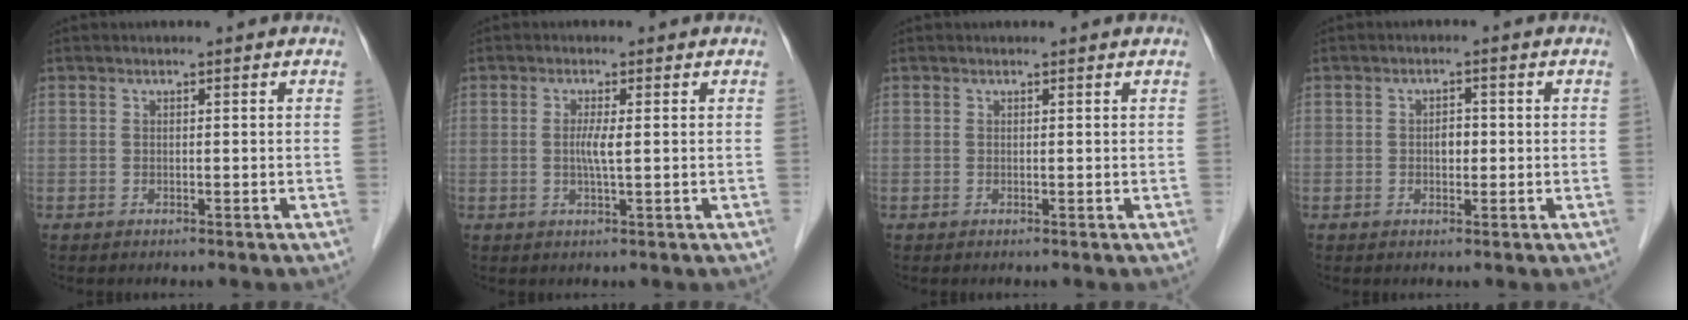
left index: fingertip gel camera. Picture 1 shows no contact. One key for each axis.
{"total": 2.5, "fx": 0.1, "fy": -0.1, "fz": 2.5, "tx": -0.053, "ty": -0.002, "tz": 0.002}
{"total": 0.9, "fx": 0.9, "fy": 0.0, "fz": 0.1, "tx": -0.009, "ty": 0.002, "tz": 0.008}
{"total": 2.0, "fx": -0.1, "fy": 1.2, "fz": 1.5, "tx": -0.024, "ty": 0.005, "tz": -0.002}